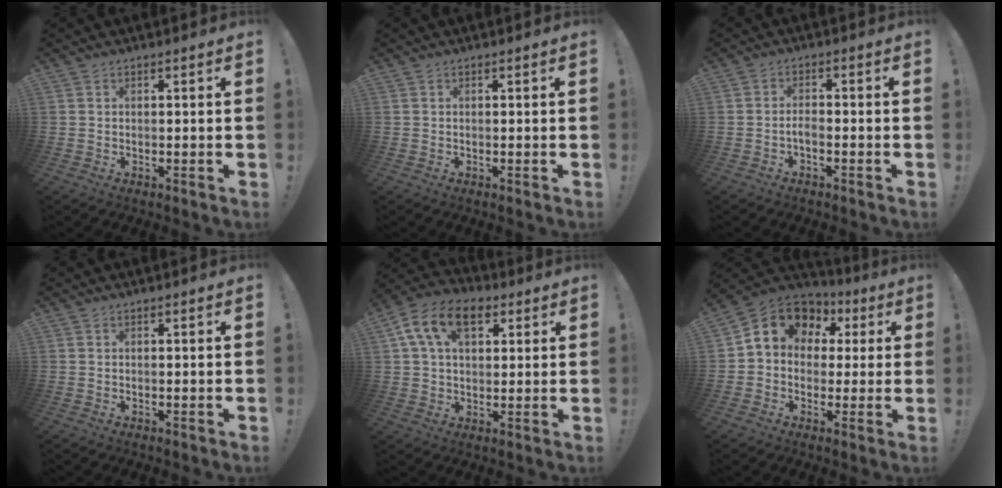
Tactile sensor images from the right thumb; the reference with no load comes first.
{"total": 0.0}
{"total": 2.7, "force": [-1.6, 0.8, 2.0], "torque": [-0.046, 0.000, -0.032]}
{"total": 0.0}
{"total": 13.6, "force": [5.4, 8.4, 9.1], "torque": [-0.150, 0.000, 0.101]}
{"total": 11.0, "force": [4.1, 8.8, 5.2], "torque": [-0.070, -0.020, 0.078]}